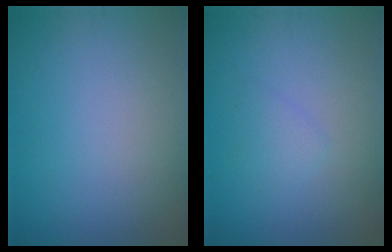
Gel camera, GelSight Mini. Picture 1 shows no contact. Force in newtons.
{"total": 1.2, "press": 1.2, "slide": 0.1}